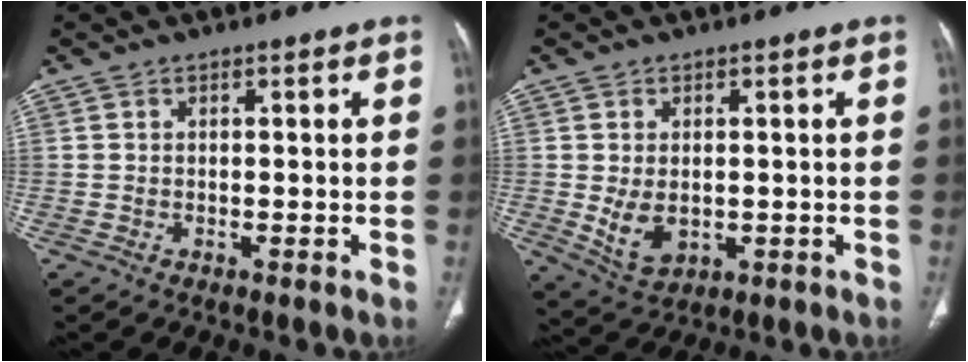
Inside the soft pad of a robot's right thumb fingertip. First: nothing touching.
{"total": 6.1, "force": [-0.4, 4.0, 4.6], "torque": [-0.078, -0.010, 0.008]}